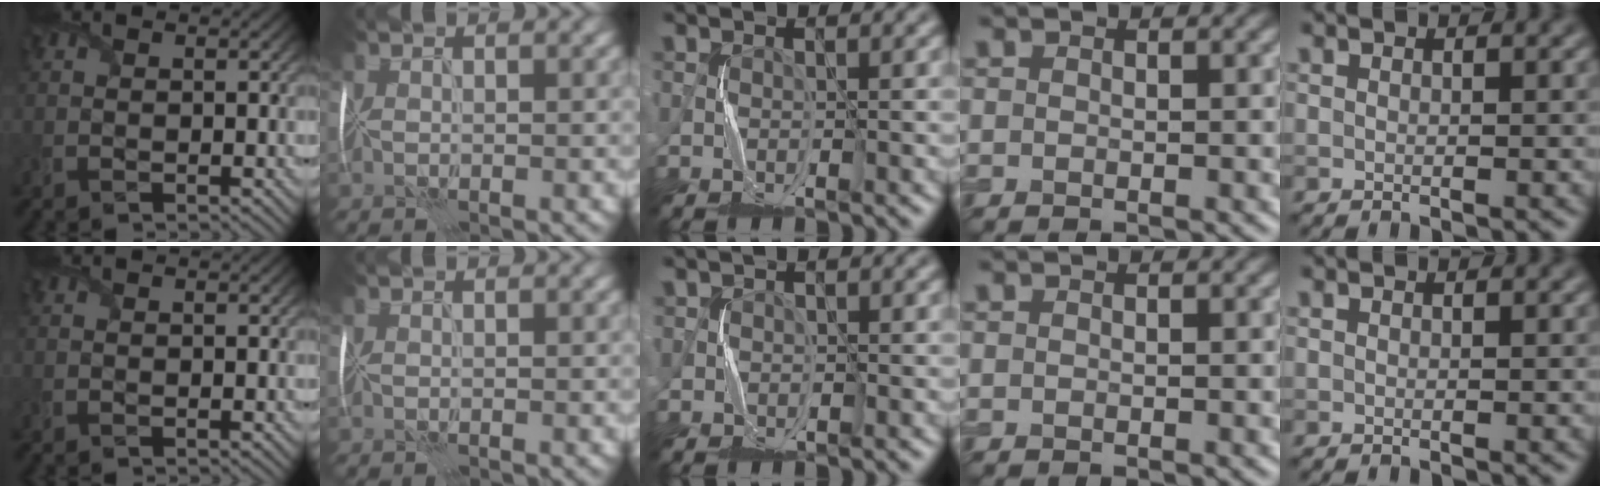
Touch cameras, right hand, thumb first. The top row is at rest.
{"middle": {"total": 0.9, "force": [0.5, 0.7, 0.0], "torque": [0.001, 0.002, 0.008]}}